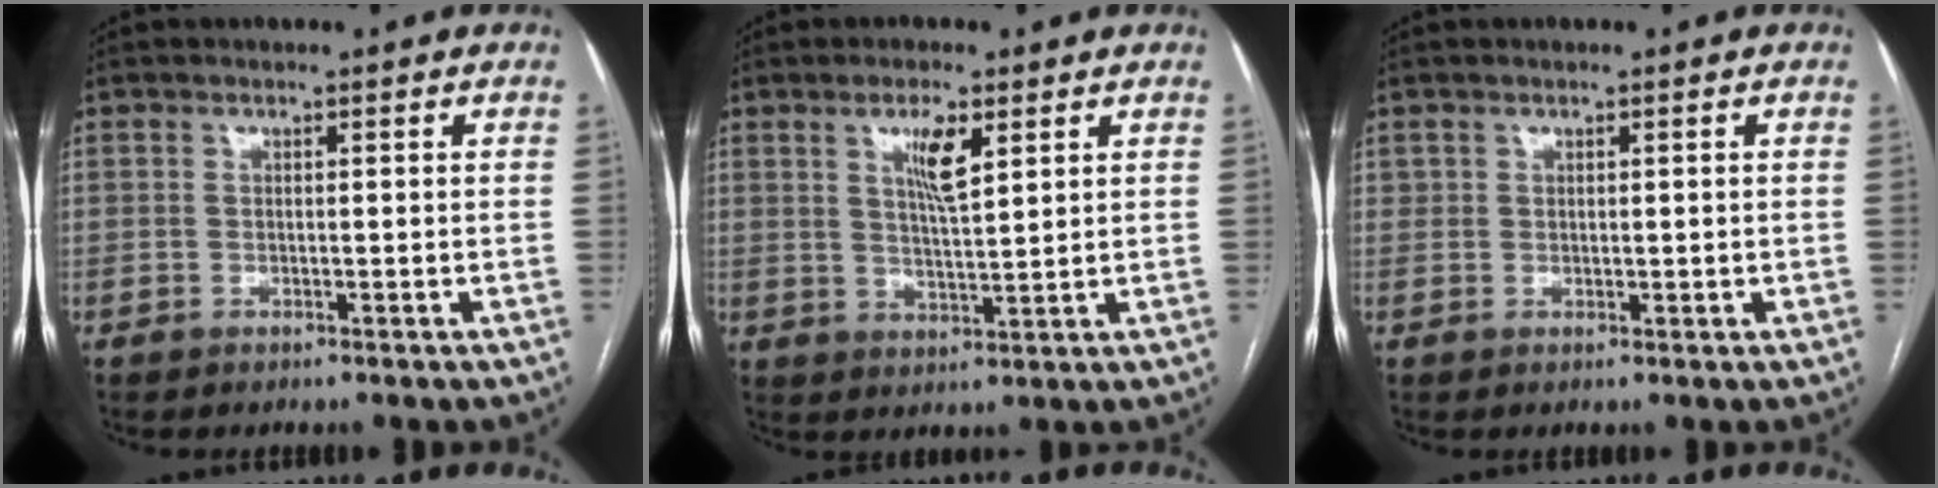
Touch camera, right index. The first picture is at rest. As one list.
[{"total": 5.2, "force": [2.6, 0.8, 4.5], "torque": [-0.083, -0.004, 0.047]}, {"total": 1.2, "force": [0.5, 1.0, 0.4], "torque": [-0.004, 0.001, 0.011]}]